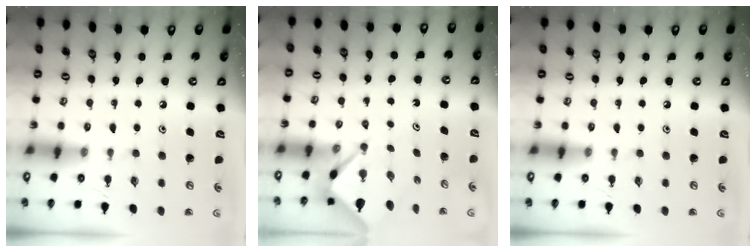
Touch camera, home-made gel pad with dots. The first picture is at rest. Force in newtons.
{"total": 2.7, "press": 2.7, "slide": 0.1}
{"total": 0.0}